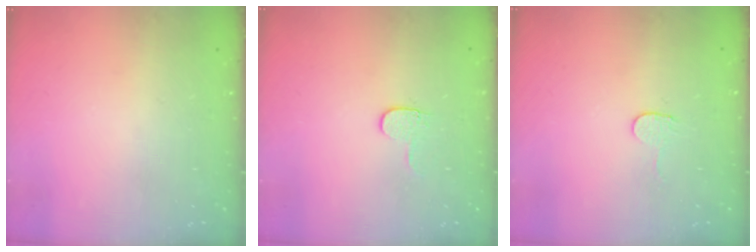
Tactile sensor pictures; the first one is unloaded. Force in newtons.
{"total": 3.6, "press": 3.6, "slide": 0.4}
{"total": 2.7, "press": 2.7, "slide": 0.2}